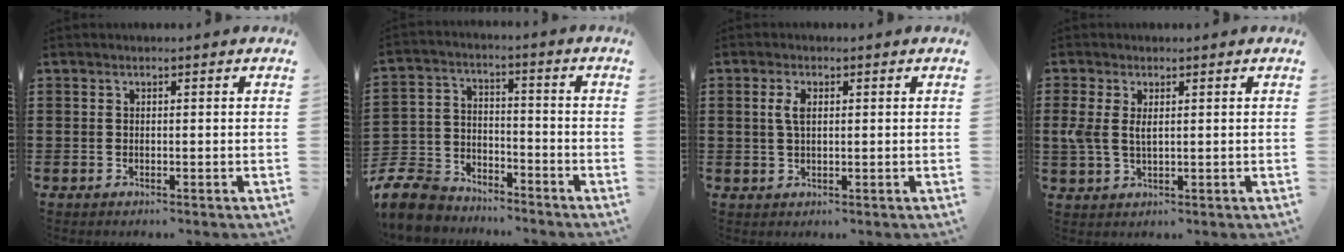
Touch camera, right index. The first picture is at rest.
{"total": 8.6, "force": [-8.1, 2.5, 1.6], "torque": [-0.054, 0.011, -0.164]}
{"total": 2.9, "force": [0.6, 1.3, 2.5], "torque": [-0.053, 0.008, 0.008]}
{"total": 3.0, "force": [0.8, 1.4, 2.5], "torque": [-0.059, 0.005, 0.010]}